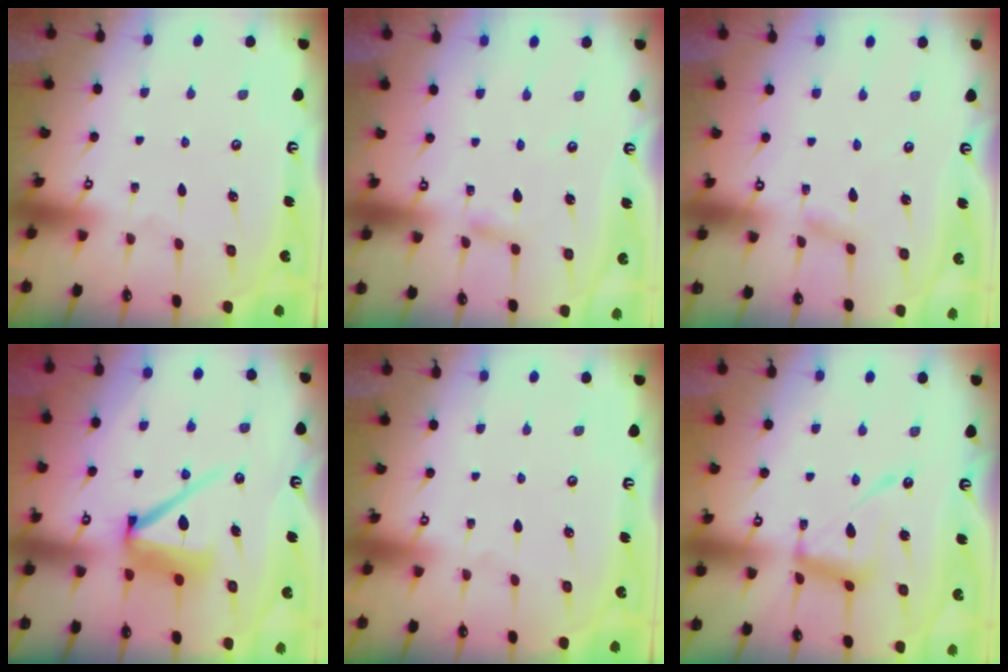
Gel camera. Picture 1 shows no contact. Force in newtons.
{"total": 2.7, "press": 2.7, "slide": 0.1}
{"total": 1.6, "press": 1.6, "slide": 0.2}
{"total": 11.4, "press": 11.4, "slide": 1.3}
{"total": 0.0}
{"total": 13.2, "press": 13.2, "slide": 1.0}